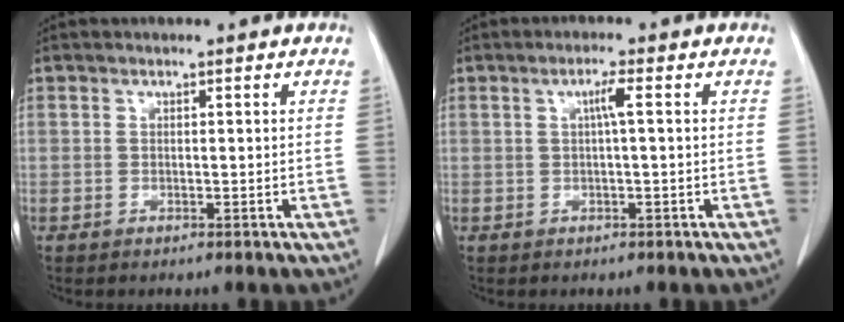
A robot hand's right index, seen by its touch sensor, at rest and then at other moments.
{"total": 2.4, "force": [0.4, -0.2, 2.4], "torque": [-0.045, 0.002, 0.007]}